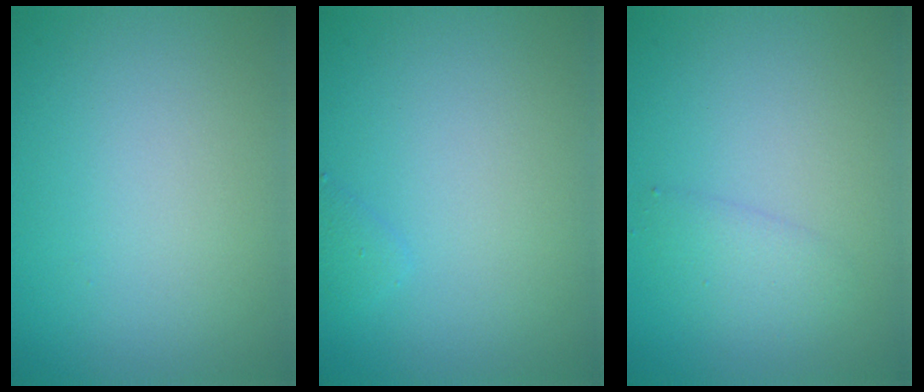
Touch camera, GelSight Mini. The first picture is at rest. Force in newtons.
{"total": 0.8, "press": 0.8, "slide": 0.0}
{"total": 1.5, "press": 1.5, "slide": 0.1}